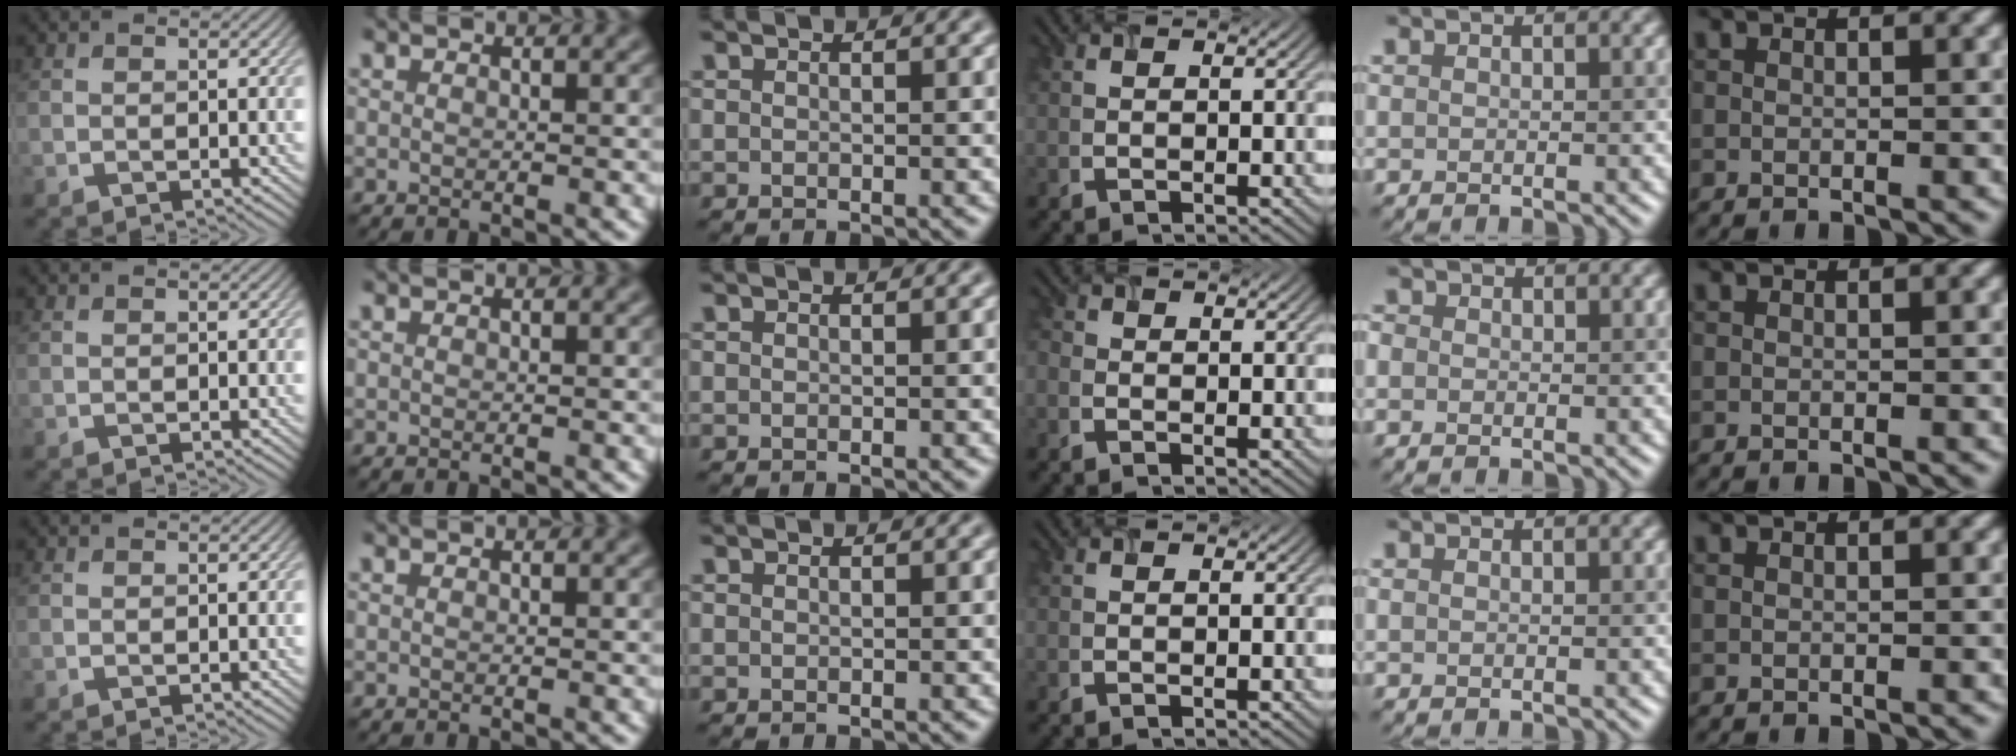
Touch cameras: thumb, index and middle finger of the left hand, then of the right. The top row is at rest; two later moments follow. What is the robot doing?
{"motion": "close", "object": "airpods case & airpods"}